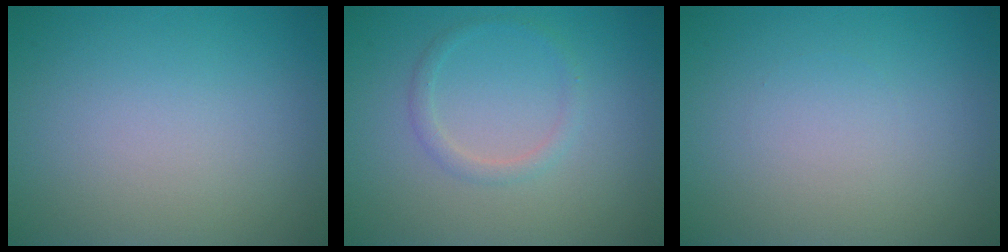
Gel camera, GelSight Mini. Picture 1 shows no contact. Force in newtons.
{"total": 1.3, "press": 1.3, "slide": 0.1}
{"total": 0.0}